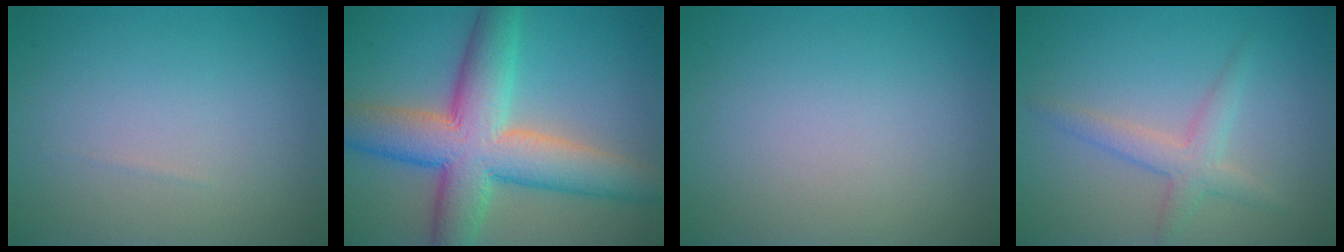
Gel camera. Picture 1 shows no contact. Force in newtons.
{"total": 10.6, "press": 10.6, "slide": 0.7}
{"total": 0.0}
{"total": 2.6, "press": 2.6, "slide": 0.1}